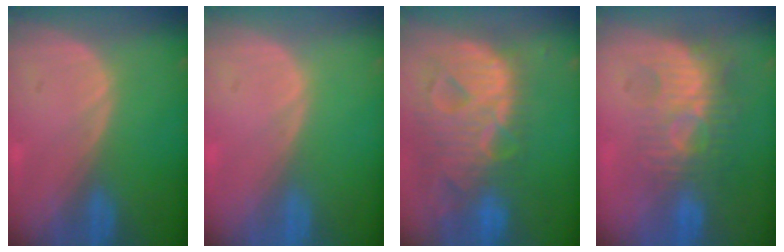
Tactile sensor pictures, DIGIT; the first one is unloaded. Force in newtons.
{"total": 0.0}
{"total": 13.4, "press": 11.4, "slide": 7.0}
{"total": 9.8, "press": 8.5, "slide": 4.8}